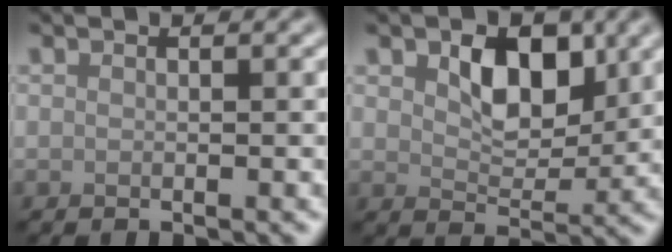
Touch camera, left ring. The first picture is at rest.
{"total": 4.8, "force": [1.7, 3.0, 3.3], "torque": [-0.056, -0.005, 0.024]}